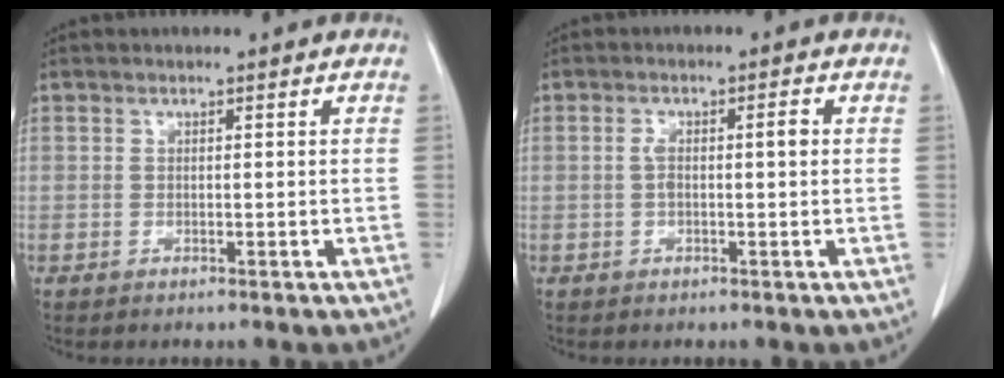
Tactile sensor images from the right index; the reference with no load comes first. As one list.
[{"total": 3.1, "force": [0.1, 0.8, 3.0], "torque": [-0.058, 0.014, 0.004]}]